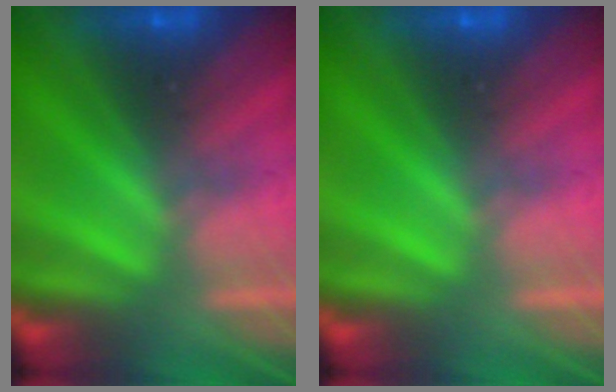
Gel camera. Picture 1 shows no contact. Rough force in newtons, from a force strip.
{"total": 0.0}